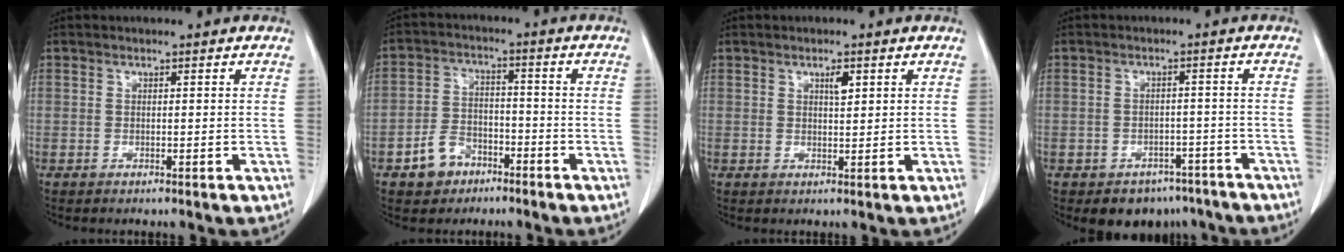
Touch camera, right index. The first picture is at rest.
{"total": 6.3, "force": [-3.6, 4.5, 2.4], "torque": [-0.053, 0.014, -0.055]}
{"total": 1.9, "force": [0.9, 0.6, 1.6], "torque": [-0.027, -0.002, 0.015]}
{"total": 7.0, "force": [-5.3, 4.4, 1.3], "torque": [0.004, 0.016, -0.069]}